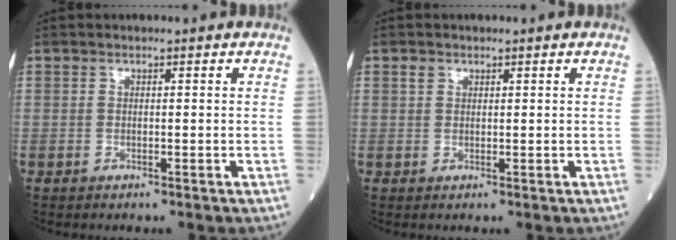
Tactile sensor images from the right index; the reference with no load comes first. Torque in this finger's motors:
{"motor_torque": [0.00, -0.02, 0.09, 0.01]}